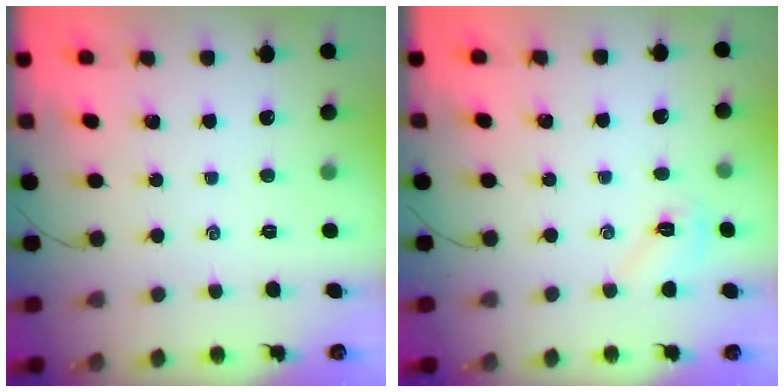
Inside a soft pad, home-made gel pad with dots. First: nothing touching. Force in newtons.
{"total": 6.3, "press": 6.2, "slide": 1.1}